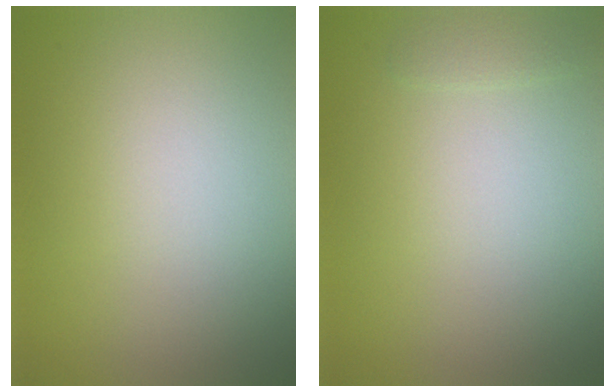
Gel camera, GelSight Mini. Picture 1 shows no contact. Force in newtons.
{"total": 0.8, "press": 0.8, "slide": 0.1}